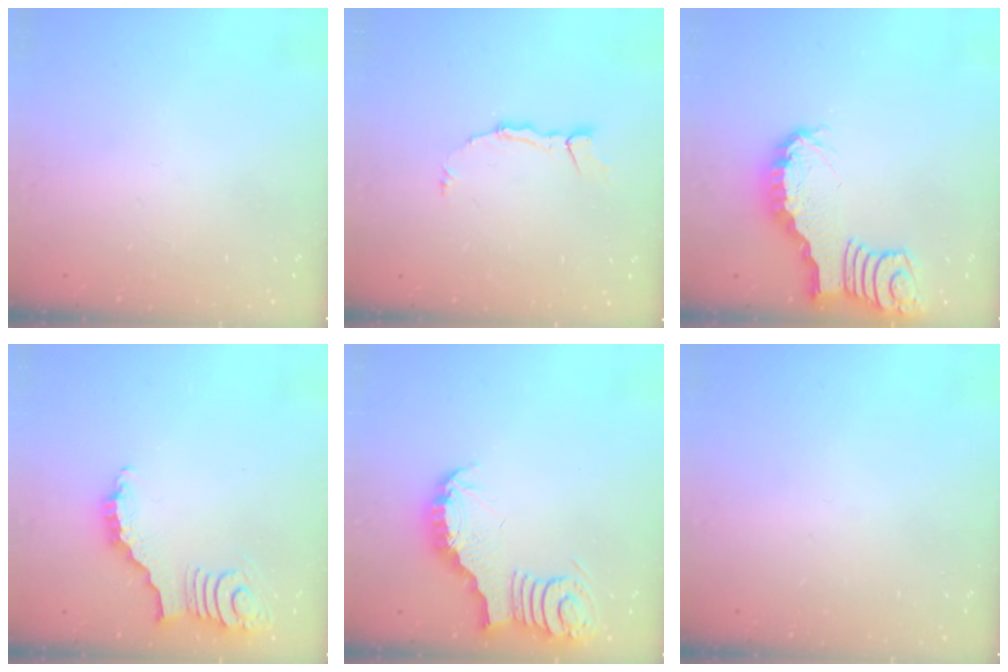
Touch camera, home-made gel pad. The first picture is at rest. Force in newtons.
{"total": 3.5, "press": 3.5, "slide": 0.3}
{"total": 2.7, "press": 2.6, "slide": 0.4}
{"total": 3.8, "press": 3.8, "slide": 0.6}
{"total": 3.6, "press": 3.5, "slide": 0.5}
{"total": 0.0}